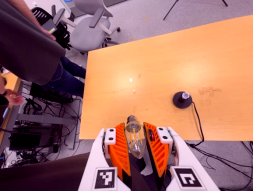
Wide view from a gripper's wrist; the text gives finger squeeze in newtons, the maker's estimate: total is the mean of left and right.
{"total": 17.2, "left": 18.9, "right": 15.4}